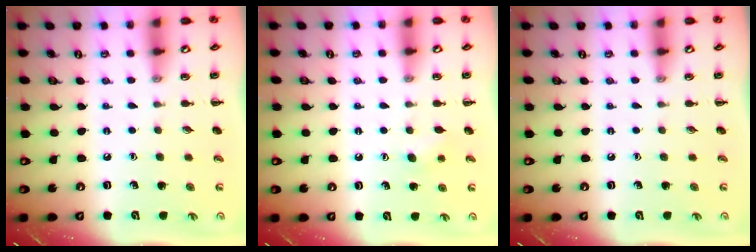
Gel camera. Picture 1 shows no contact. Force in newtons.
{"total": 3.0, "press": 2.9, "slide": 0.8}
{"total": 0.0}